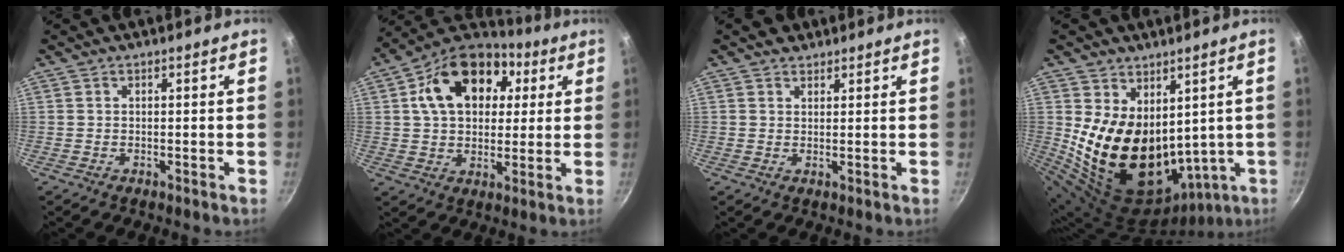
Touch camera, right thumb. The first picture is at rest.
{"total": 19.4, "force": [5.7, 13.6, 12.6], "torque": [-0.194, 0.017, 0.080]}
{"total": 2.3, "force": [1.6, 1.6, 0.2], "torque": [0.020, -0.014, 0.020]}
{"total": 18.4, "force": [3.0, 12.6, 13.1], "torque": [-0.213, -0.030, 0.089]}